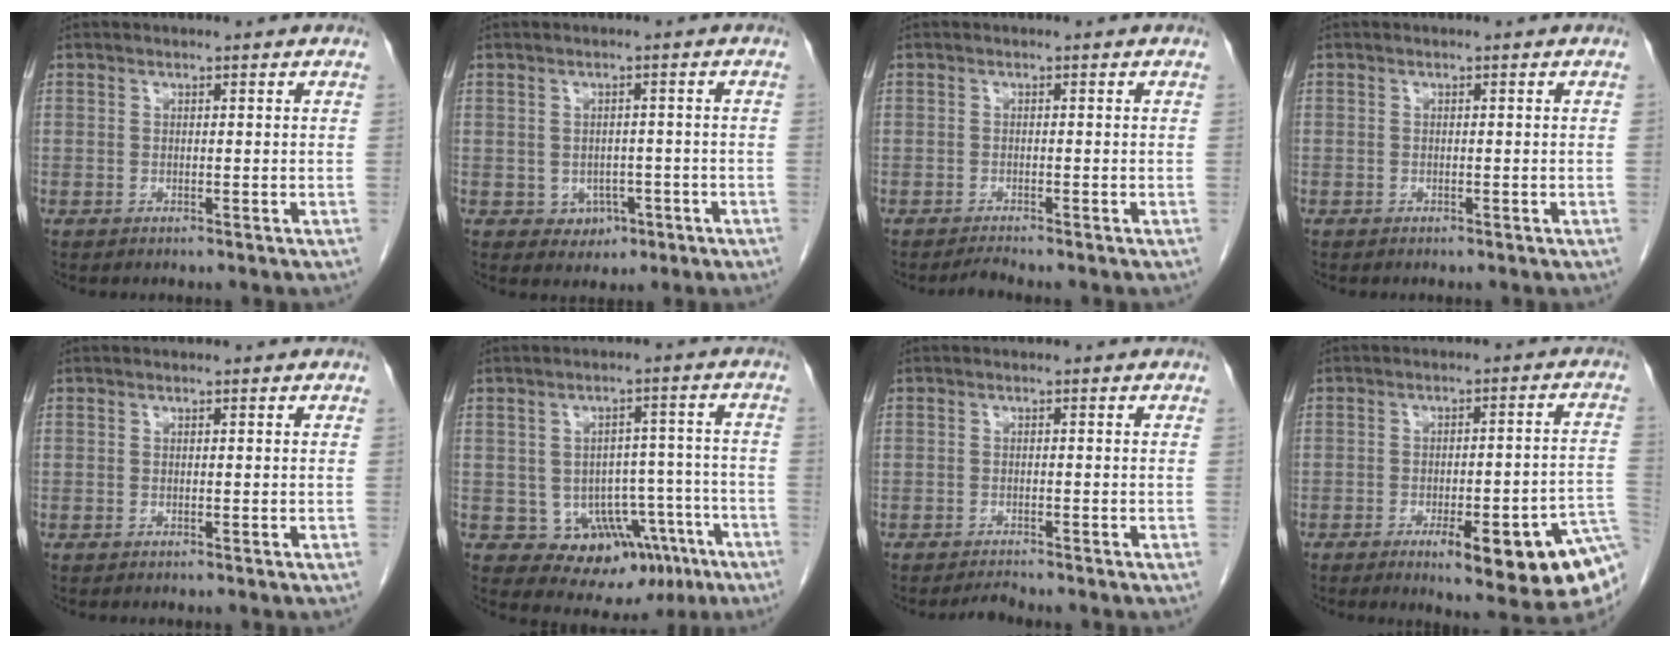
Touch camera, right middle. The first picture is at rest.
{"total": 3.4, "force": [-1.2, 2.8, 1.5], "torque": [-0.014, 0.005, -0.004]}
{"total": 1.2, "force": [-1.1, -0.4, 0.1], "torque": [-0.007, -0.006, -0.018]}
{"total": 0.0}
{"total": 0.0}
{"total": 11.4, "force": [-5.5, 8.1, 5.9], "torque": [-0.044, 0.030, -0.060]}
{"total": 1.2, "force": [-1.2, -0.1, 0.0], "torque": [-0.003, -0.007, -0.017]}
{"total": 14.9, "force": [-7.0, 2.3, 12.9], "torque": [-0.103, 0.009, -0.084]}